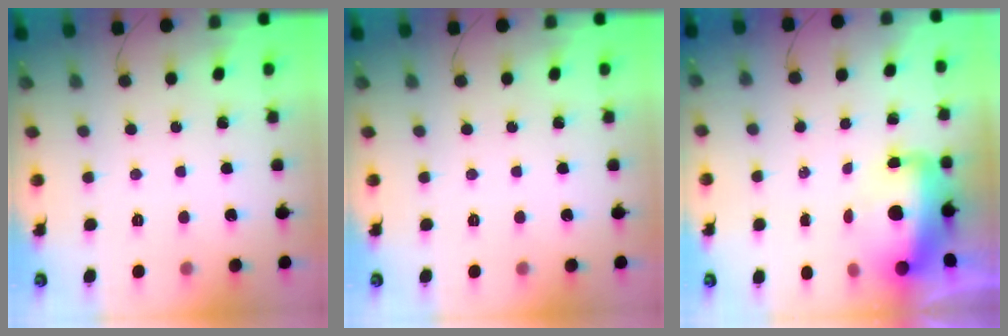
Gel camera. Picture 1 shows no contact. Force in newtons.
{"total": 0.0}
{"total": 10.6, "press": 10.3, "slide": 2.5}